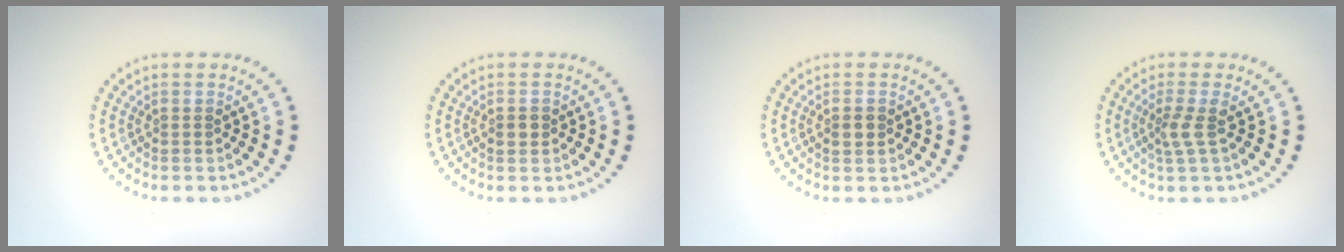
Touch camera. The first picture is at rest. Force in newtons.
{"total": 1.3, "press": 1.3, "slide": 0.0}
{"total": 1.0, "press": 1.0, "slide": 0.1}
{"total": 2.0, "press": 1.4, "slide": 1.4}